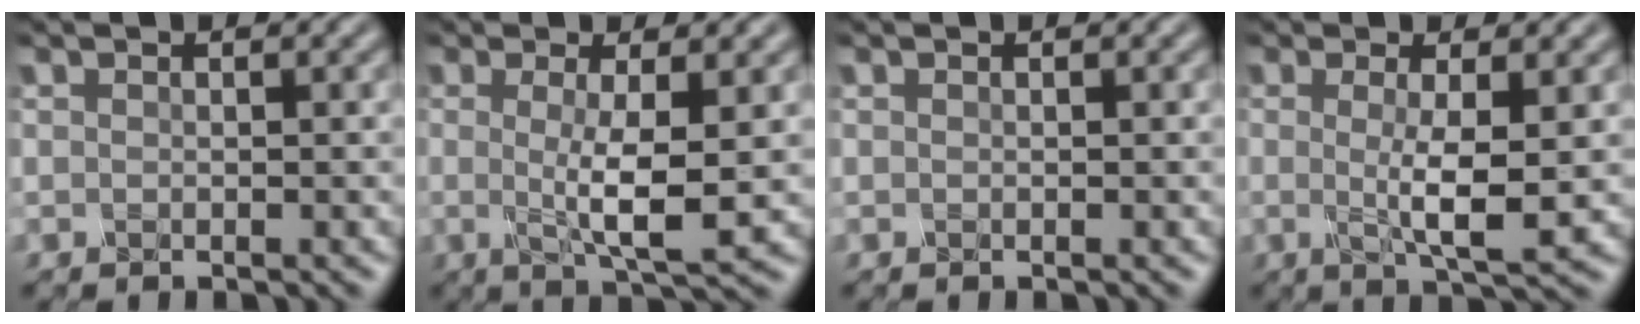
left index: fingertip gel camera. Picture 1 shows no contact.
{"total": 4.5, "force": [0.0, 0.8, 4.4], "torque": [-0.076, -0.013, 0.000]}
{"total": 0.0}
{"total": 4.1, "force": [-0.1, 0.7, 4.0], "torque": [-0.066, -0.012, 0.000]}